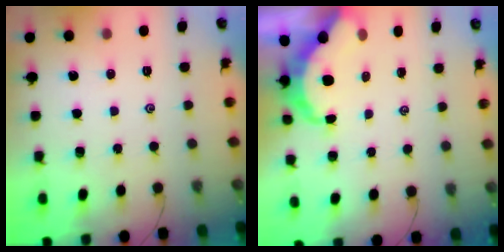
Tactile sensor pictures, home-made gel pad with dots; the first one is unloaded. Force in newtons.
{"total": 6.9, "press": 6.8, "slide": 0.9}